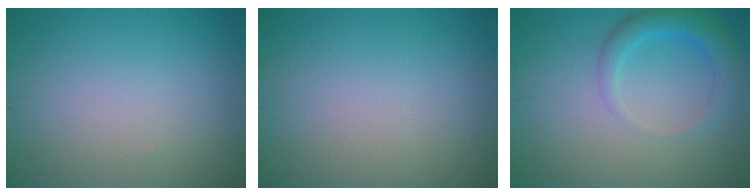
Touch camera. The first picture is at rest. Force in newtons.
{"total": 0.0}
{"total": 3.3, "press": 3.3, "slide": 0.2}